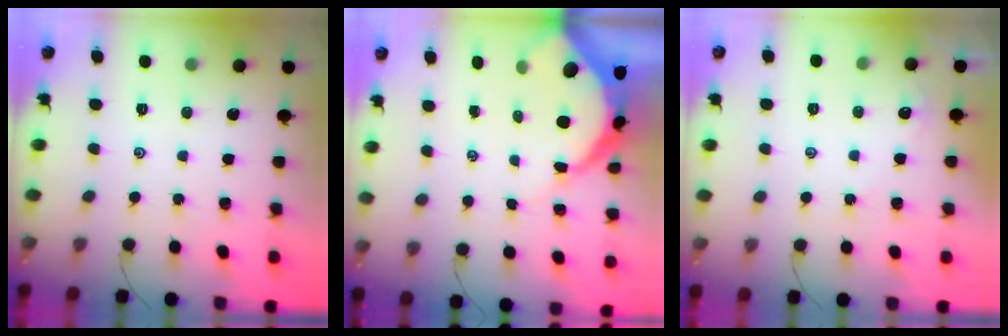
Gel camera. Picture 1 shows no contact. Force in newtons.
{"total": 9.3, "press": 9.3, "slide": 1.0}
{"total": 1.4, "press": 1.4, "slide": 0.2}